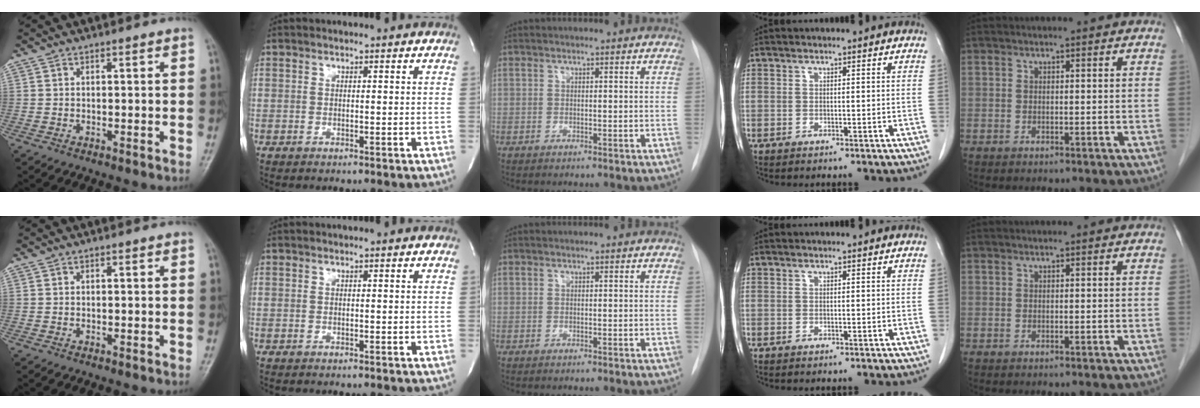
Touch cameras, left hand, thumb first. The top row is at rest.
{}